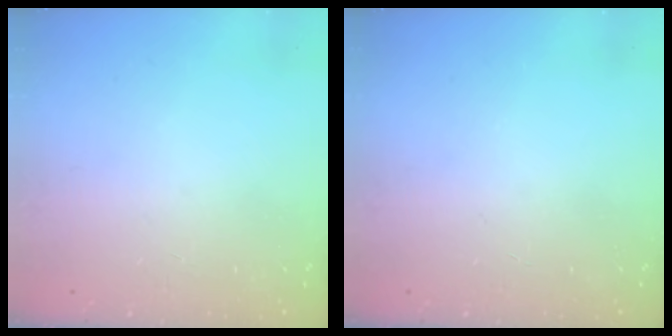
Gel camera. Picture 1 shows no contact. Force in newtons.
{"total": 0.0}